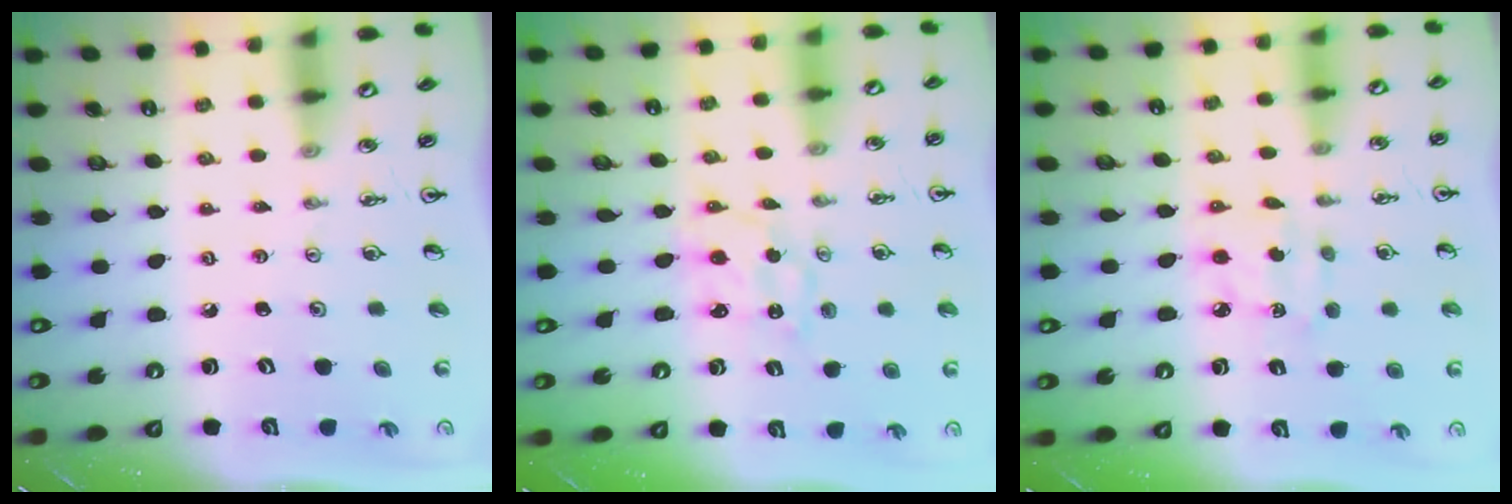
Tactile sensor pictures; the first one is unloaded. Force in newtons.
{"total": 1.4, "press": 1.4, "slide": 0.0}
{"total": 3.9, "press": 3.9, "slide": 0.1}